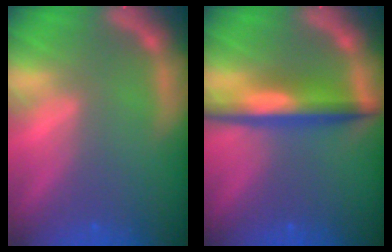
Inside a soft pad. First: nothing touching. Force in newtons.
{"total": 5.5}